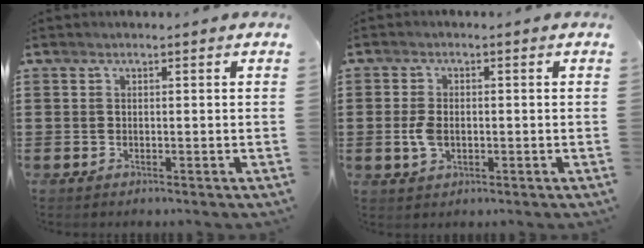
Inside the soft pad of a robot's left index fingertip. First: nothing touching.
{"total": 3.6, "force": [-0.4, 2.2, 2.9], "torque": [-0.077, -0.003, -0.013]}